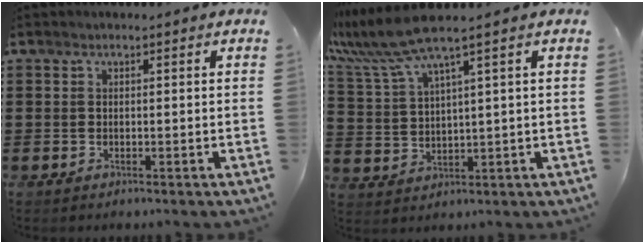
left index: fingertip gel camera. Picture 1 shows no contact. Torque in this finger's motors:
{"motor_torque": [1.01, -1.01, 0.80, 0.21]}